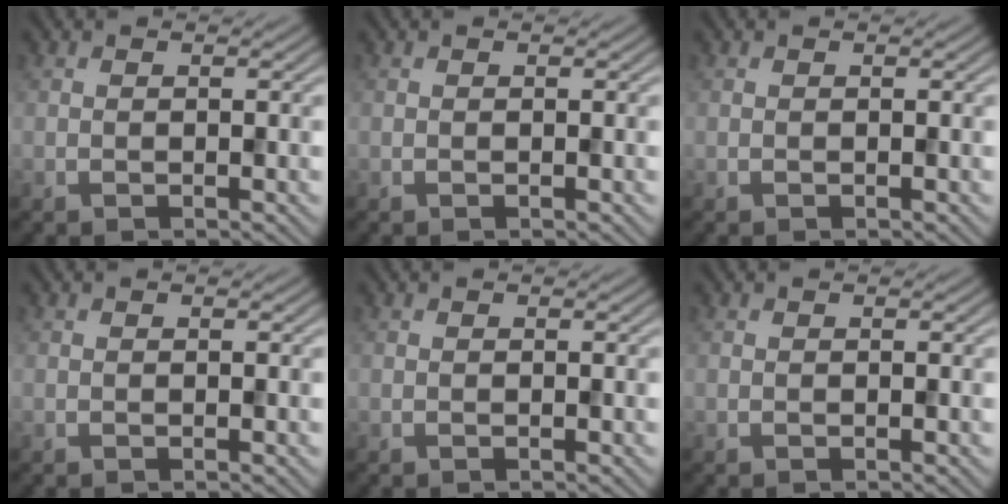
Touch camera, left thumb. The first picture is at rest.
{"total": 0.0}
{"total": 0.0}
{"total": 0.0}
{"total": 0.0}
{"total": 0.0}